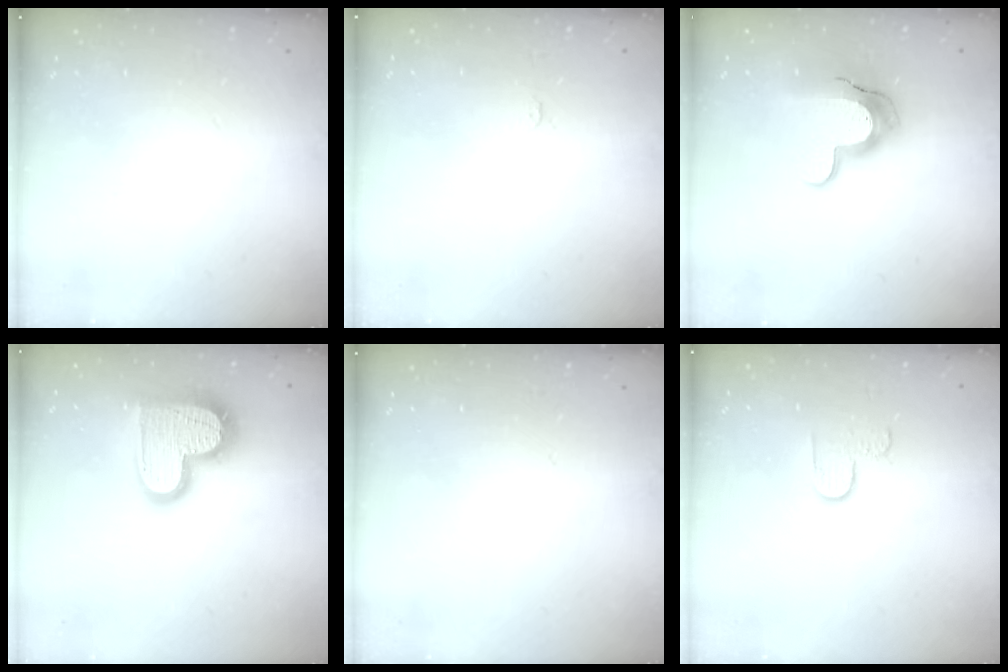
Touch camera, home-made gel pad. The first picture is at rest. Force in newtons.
{"total": 1.7, "press": 1.7, "slide": 0.2}
{"total": 12.3, "press": 12.2, "slide": 1.0}
{"total": 17.8, "press": 17.8, "slide": 1.1}
{"total": 0.0}
{"total": 3.4, "press": 3.4, "slide": 0.4}